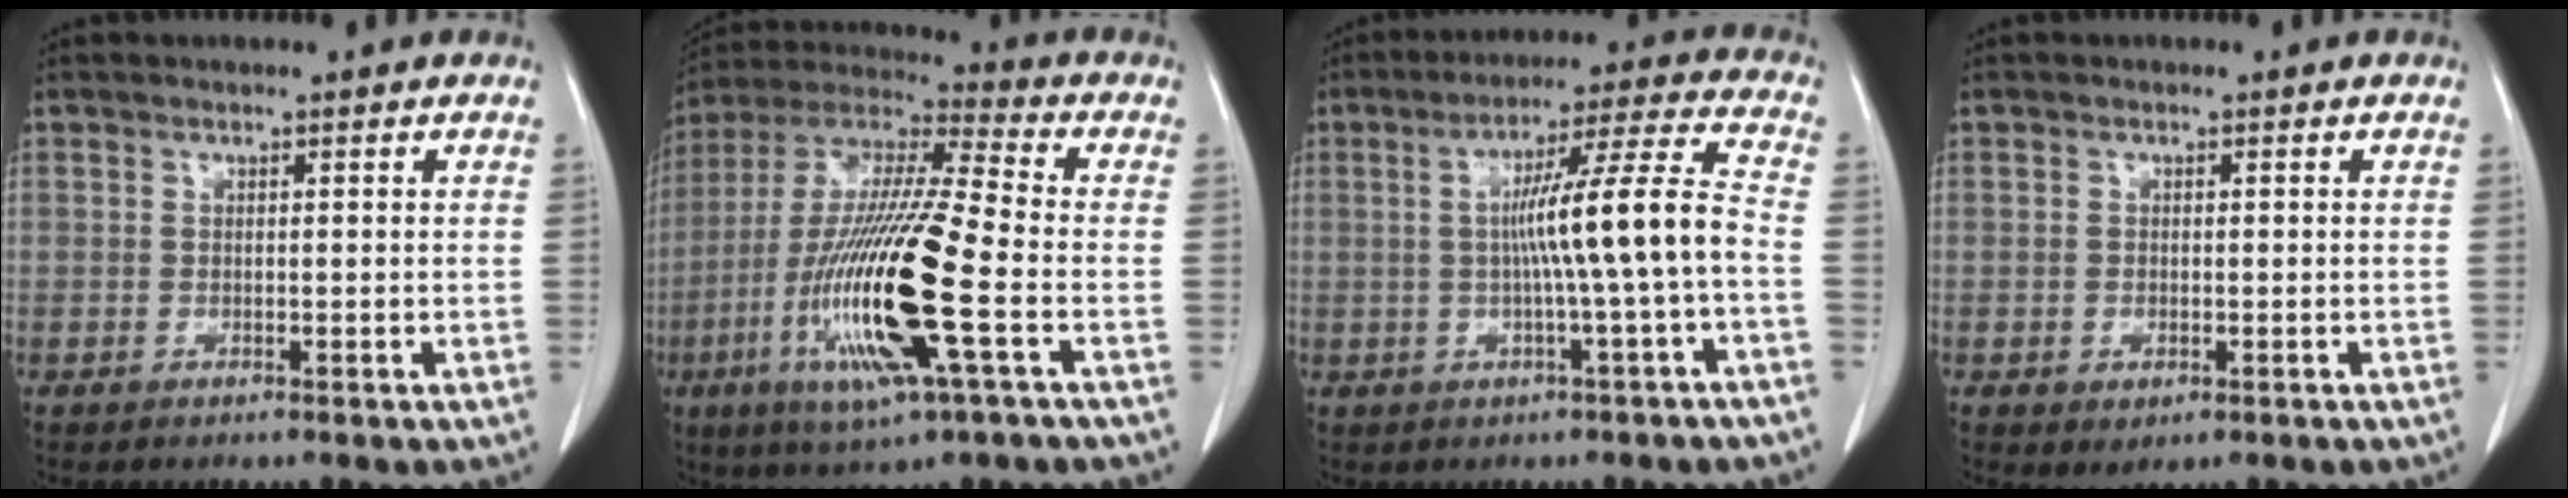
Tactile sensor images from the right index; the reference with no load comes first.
{"total": 20.5, "force": [-5.9, 1.5, 19.6], "torque": [-0.419, -0.026, -0.115]}
{"total": 10.7, "force": [-1.2, -1.4, 10.5], "torque": [-0.175, 0.017, -0.016]}
{"total": 1.9, "force": [-0.6, 1.1, 1.4], "torque": [-0.025, -0.004, -0.001]}